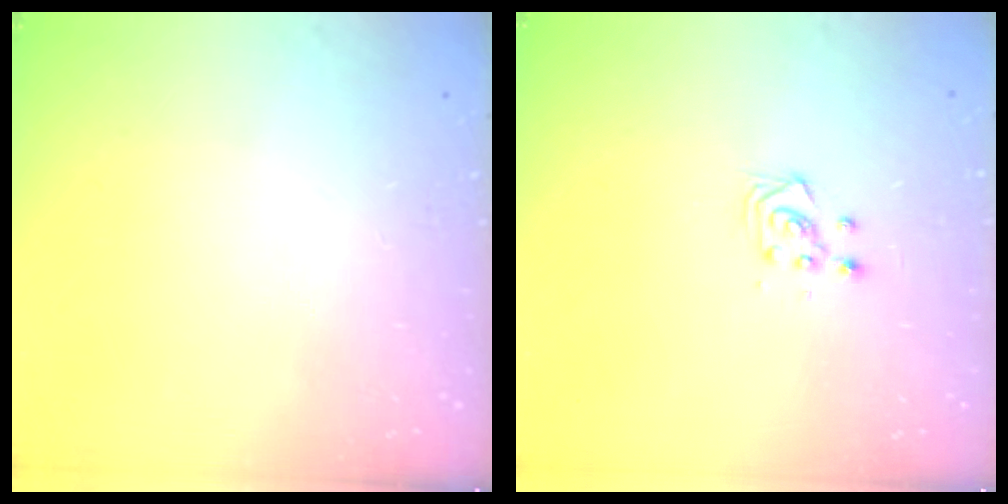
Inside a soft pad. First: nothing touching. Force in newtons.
{"total": 3.0, "press": 2.9, "slide": 0.8}